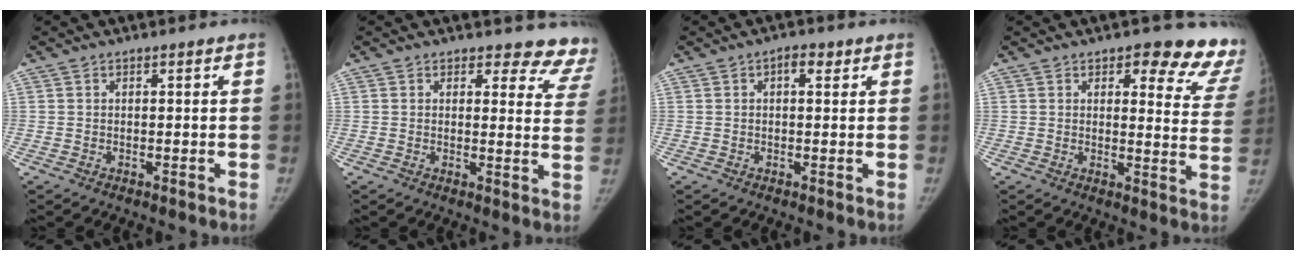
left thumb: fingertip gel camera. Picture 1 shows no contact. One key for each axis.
{"total": 10.6, "fx": 10.0, "fy": 3.7, "fz": 0.4, "tx": 0.052, "ty": -0.084, "tz": 0.070}
{"total": 2.3, "fx": 0.8, "fy": 1.1, "fz": 1.8, "tx": -0.021, "ty": 0.003, "tz": 0.009}
{"total": 14.2, "fx": 11.2, "fy": 5.4, "fz": 6.7, "tx": -0.016, "ty": -0.075, "tz": 0.099}